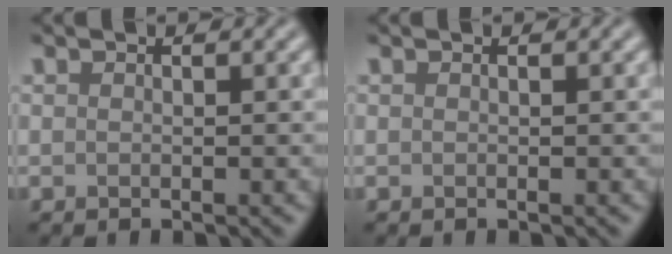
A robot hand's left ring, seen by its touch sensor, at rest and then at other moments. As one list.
[{"total": 0.0}]